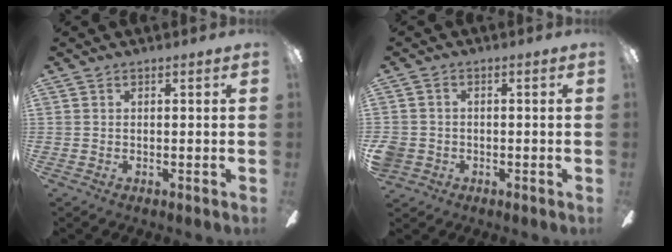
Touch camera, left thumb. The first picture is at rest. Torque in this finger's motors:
{"motor_torque": [0.01, 0.09, 0.01, -0.02, 0.00]}